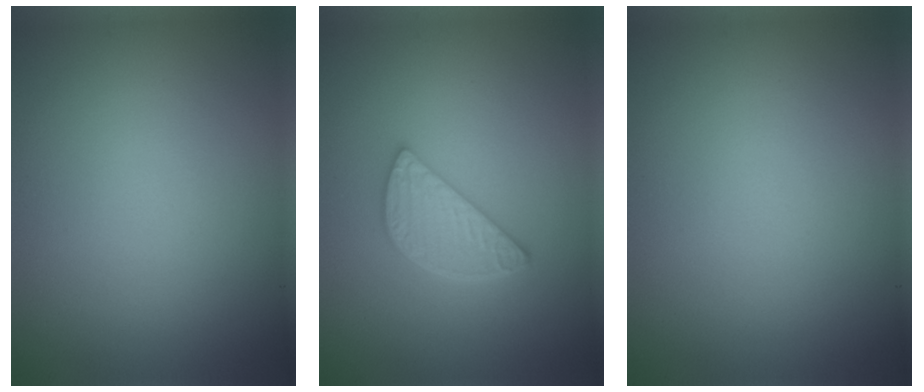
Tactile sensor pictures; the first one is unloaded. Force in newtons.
{"total": 3.5, "press": 2.9, "slide": 2.0}
{"total": 0.0}